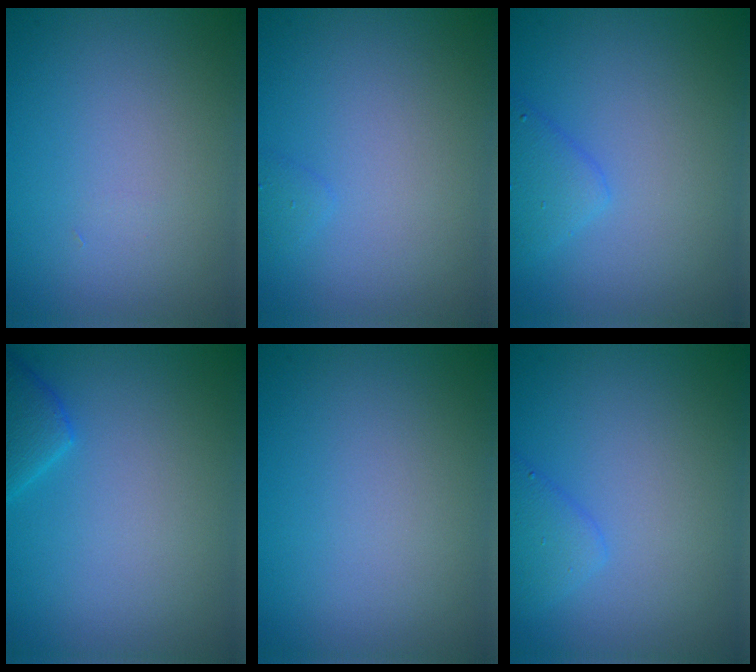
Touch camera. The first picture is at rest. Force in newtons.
{"total": 0.6, "press": 0.6, "slide": 0.1}
{"total": 2.1, "press": 2.1, "slide": 0.1}
{"total": 2.3, "press": 2.3, "slide": 0.2}
{"total": 0.0}
{"total": 2.0, "press": 2.0, "slide": 0.0}